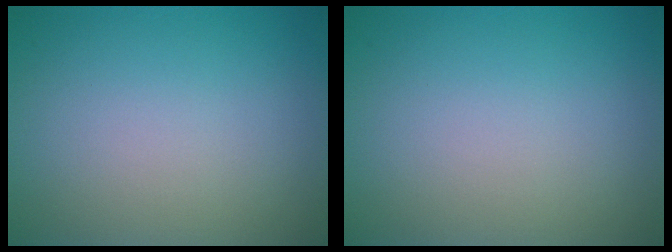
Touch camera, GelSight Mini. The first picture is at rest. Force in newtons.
{"total": 0.0}